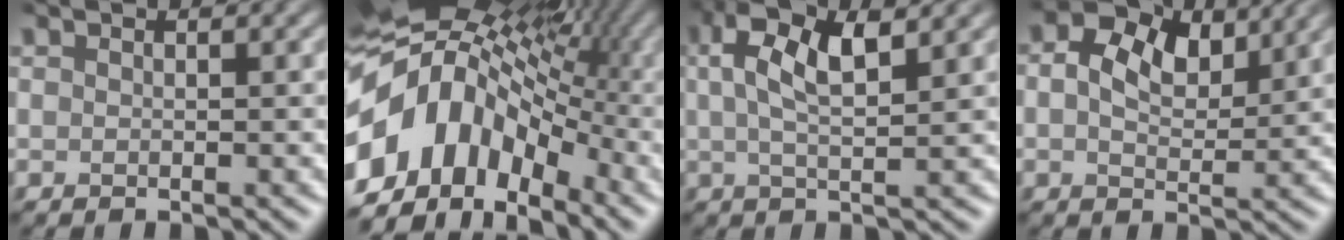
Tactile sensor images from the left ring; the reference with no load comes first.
{"total": 13.3, "force": [-2.7, 9.2, 9.2], "torque": [-0.183, 0.006, -0.057]}
{"total": 5.8, "force": [2.1, 1.8, 5.1], "torque": [-0.095, 0.007, 0.035]}
{"total": 5.4, "force": [2.3, 3.2, 3.7], "torque": [-0.064, 0.006, 0.027]}